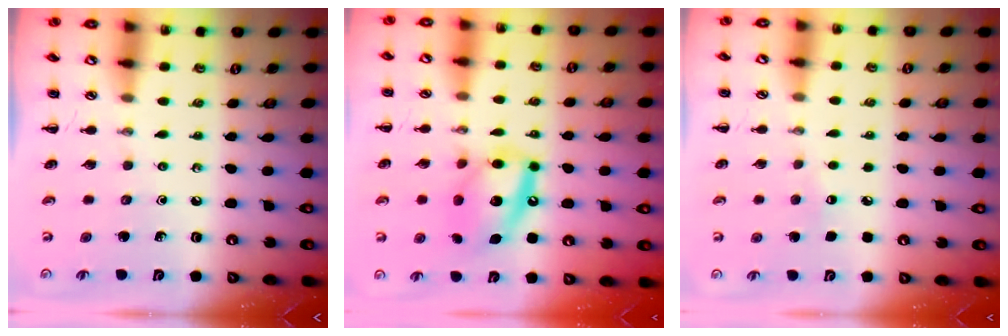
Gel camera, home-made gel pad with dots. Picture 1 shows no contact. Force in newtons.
{"total": 16.0, "press": 15.8, "slide": 2.5}
{"total": 4.3, "press": 4.2, "slide": 1.0}